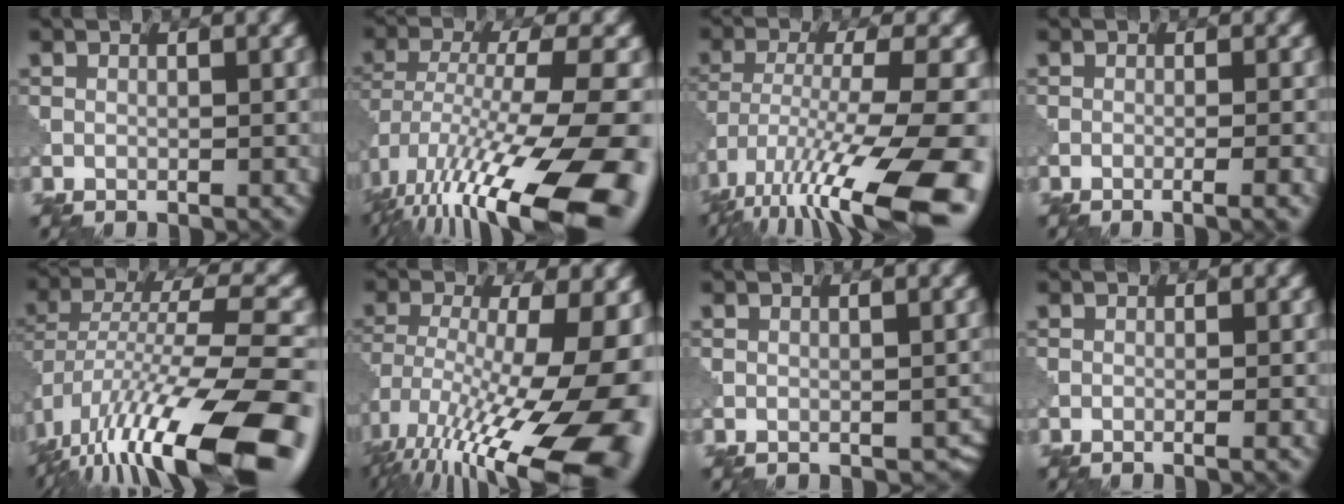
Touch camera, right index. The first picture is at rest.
{"total": 16.8, "force": [-7.9, 5.0, 13.9], "torque": [-0.248, -0.017, -0.114]}
{"total": 14.8, "force": [-8.6, 3.3, 11.6], "torque": [-0.223, -0.019, -0.132]}
{"total": 3.1, "force": [-1.0, 1.0, 2.7], "torque": [-0.019, 0.009, -0.026]}
{"total": 15.6, "force": [-8.3, 4.5, 12.5], "torque": [-0.222, 0.012, -0.141]}
{"total": 19.1, "force": [-7.2, 7.0, 16.2], "torque": [-0.255, -0.029, -0.092]}
{"total": 1.4, "force": [-0.3, 1.0, 1.0], "torque": [-0.018, -0.010, 0.000]}
{"total": 1.4, "force": [-0.4, 0.3, 1.3], "torque": [-0.014, -0.002, -0.012]}